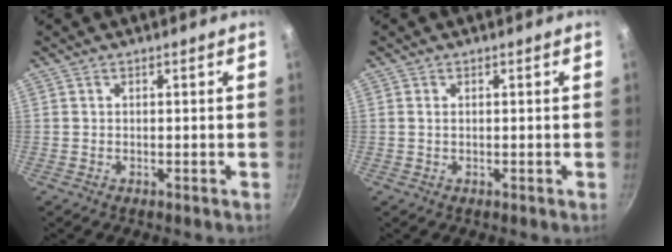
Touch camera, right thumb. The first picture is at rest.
{"total": 0.8, "force": [0.2, 0.4, 0.6], "torque": [-0.012, 0.000, 0.003]}